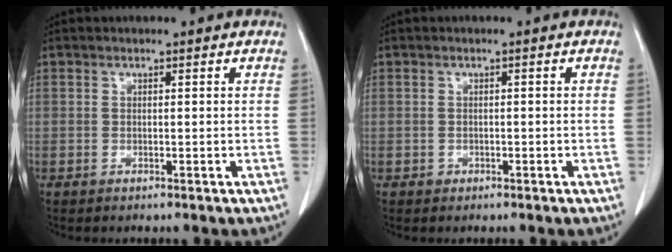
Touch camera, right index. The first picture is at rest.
{"total": 0.7, "force": [-0.3, 0.7, 0.1], "torque": [0.002, 0.003, -0.007]}